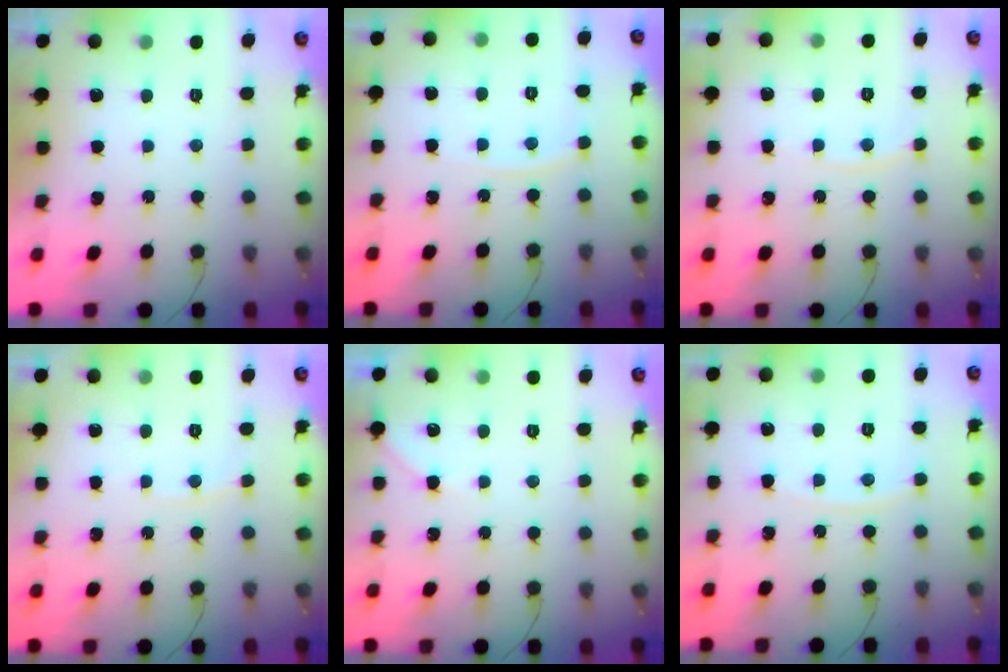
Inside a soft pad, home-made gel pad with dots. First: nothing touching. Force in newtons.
{"total": 4.4, "press": 4.4, "slide": 0.8}
{"total": 4.5, "press": 4.5, "slide": 0.5}
{"total": 2.8, "press": 2.7, "slide": 0.4}
{"total": 3.5, "press": 3.5, "slide": 0.5}
{"total": 5.4, "press": 5.3, "slide": 0.7}